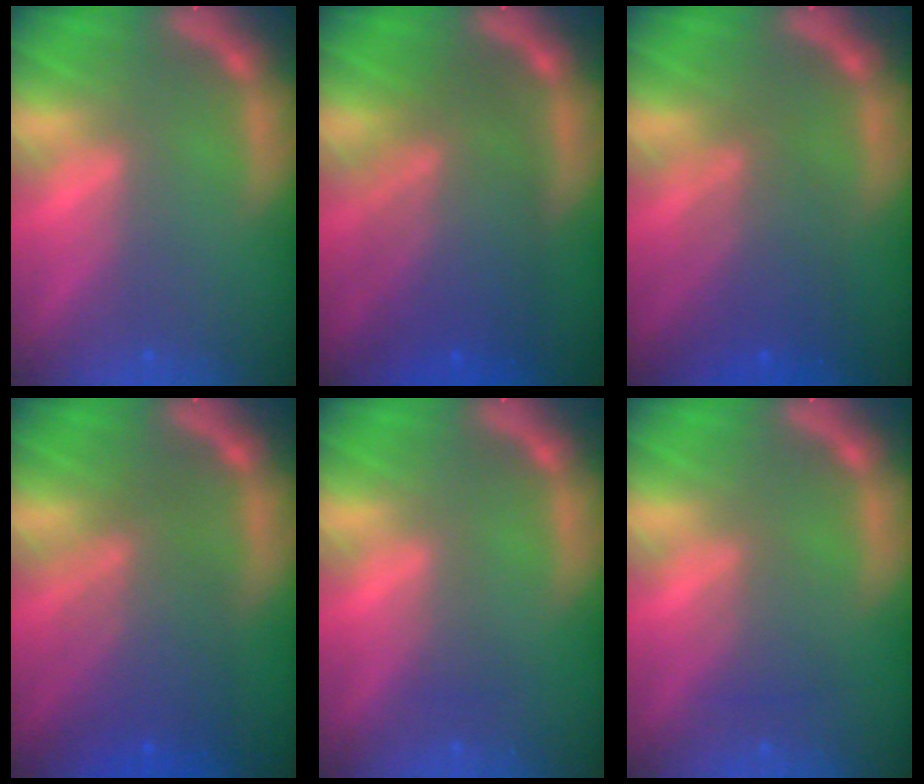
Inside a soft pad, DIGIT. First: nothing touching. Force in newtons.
{"total": 8.5}
{"total": 5.1}
{"total": 6.5}
{"total": 1.0}
{"total": 2.0}